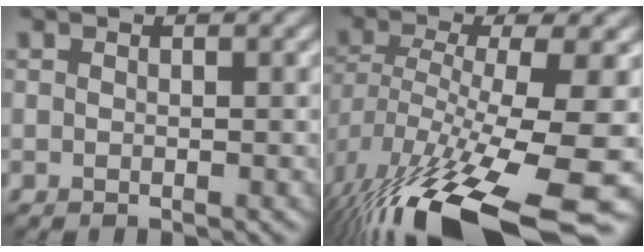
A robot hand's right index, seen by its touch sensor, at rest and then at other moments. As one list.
[{"total": 15.3, "force": [-7.6, 4.6, 12.5], "torque": [-0.248, -0.019, -0.108]}]